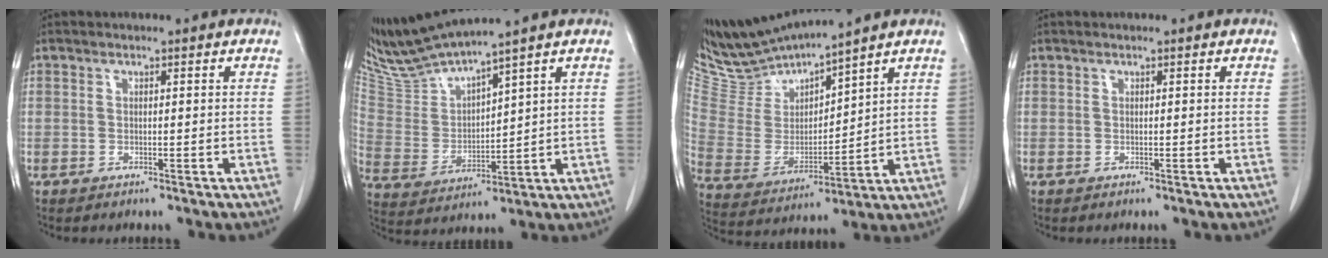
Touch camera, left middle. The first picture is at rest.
{"total": 10.1, "force": [9.5, -1.0, 3.4], "torque": [-0.084, -0.004, 0.202]}
{"total": 11.3, "force": [10.9, -0.2, 2.7], "torque": [-0.070, -0.007, 0.233]}
{"total": 0.0}